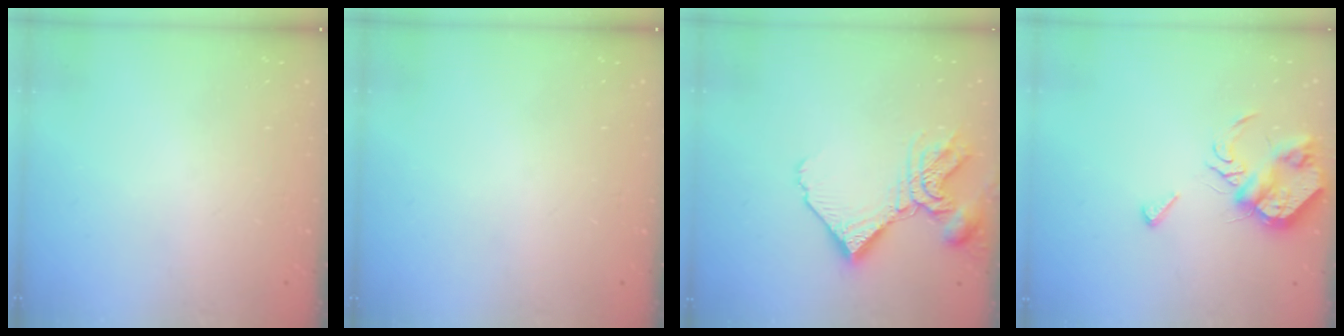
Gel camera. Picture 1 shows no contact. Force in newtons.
{"total": 0.0}
{"total": 11.1, "press": 11.0, "slide": 1.2}
{"total": 8.1, "press": 8.1, "slide": 0.1}